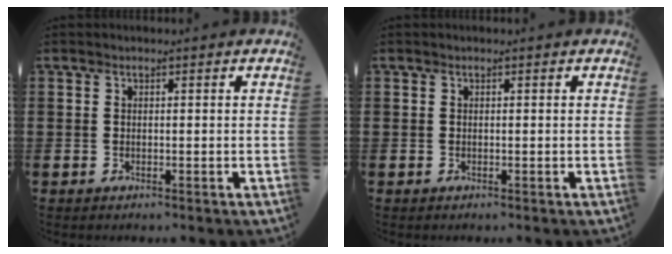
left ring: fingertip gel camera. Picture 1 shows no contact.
{"total": 0.0}